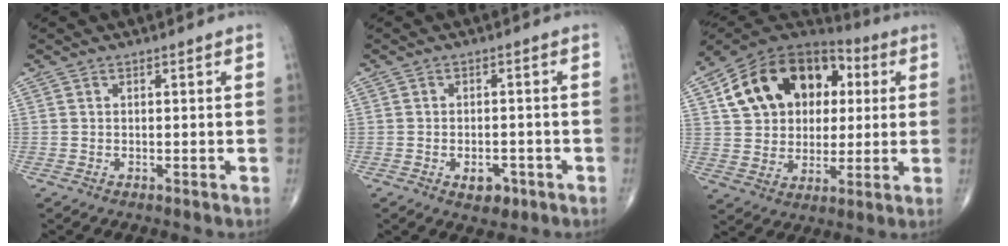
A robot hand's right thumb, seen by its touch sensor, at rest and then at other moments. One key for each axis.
{"total": 4.1, "fx": -1.8, "fy": 2.5, "fz": 2.7, "tx": -0.027, "ty": 0.009, "tz": -0.022}
{"total": 20.9, "fx": 5.5, "fy": 15.4, "fz": 13.0, "tx": -0.186, "ty": 0.023, "tz": 0.093}